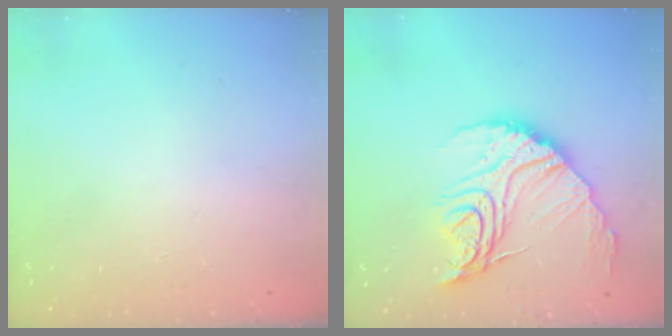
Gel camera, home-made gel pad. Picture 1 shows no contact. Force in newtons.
{"total": 18.7, "press": 18.6, "slide": 1.7}